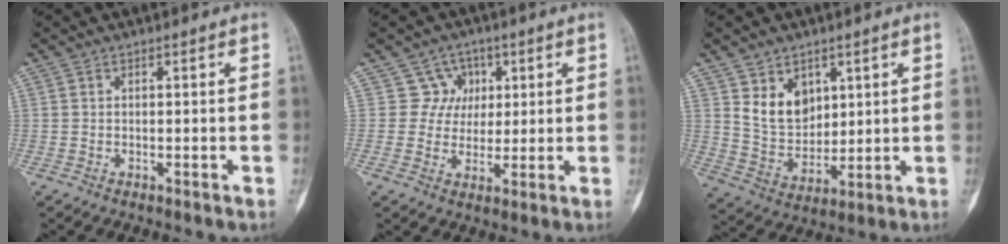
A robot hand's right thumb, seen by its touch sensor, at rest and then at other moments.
{"total": 5.7, "force": [1.9, 5.4, 0.4], "torque": [0.040, 0.002, 0.024]}
{"total": 9.2, "force": [4.0, 6.6, 4.9], "torque": [-0.057, -0.034, 0.089]}